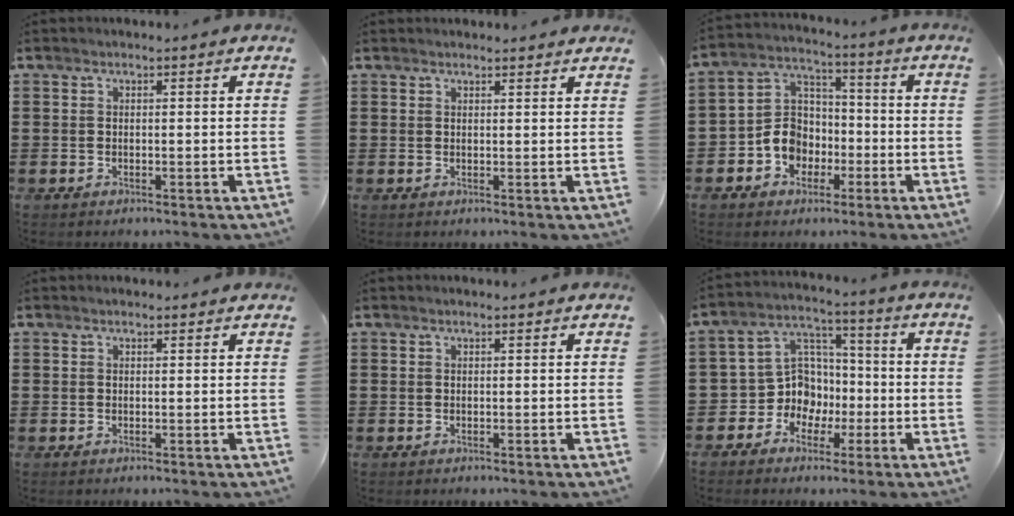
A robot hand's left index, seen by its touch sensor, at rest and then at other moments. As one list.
[{"total": 1.1, "force": [1.1, 0.2, 0.0], "torque": [-0.003, 0.000, 0.020]}, {"total": 7.6, "force": [-2.9, 6.4, 2.7], "torque": [-0.080, 0.016, -0.060]}, {"total": 0.6, "force": [0.5, 0.2, 0.1], "torque": [-0.004, 0.002, 0.010]}, {"total": 0.0}, {"total": 8.4, "force": [-2.4, 7.9, 1.8], "torque": [-0.075, 0.005, -0.044]}]